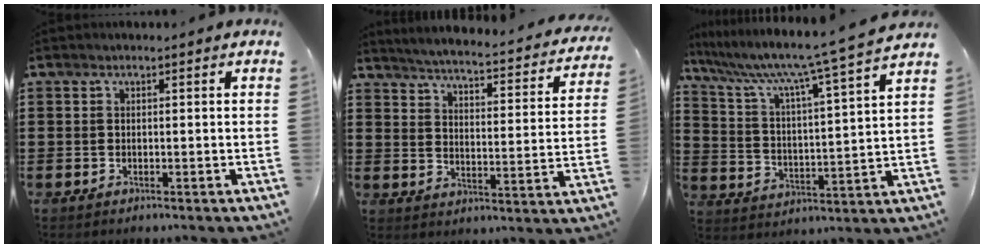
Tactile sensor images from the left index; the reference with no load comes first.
{"total": 3.5, "force": [3.3, -0.4, 1.0], "torque": [-0.039, -0.034, 0.046]}
{"total": 7.8, "force": [6.4, -0.8, 4.4], "torque": [-0.113, -0.054, 0.095]}